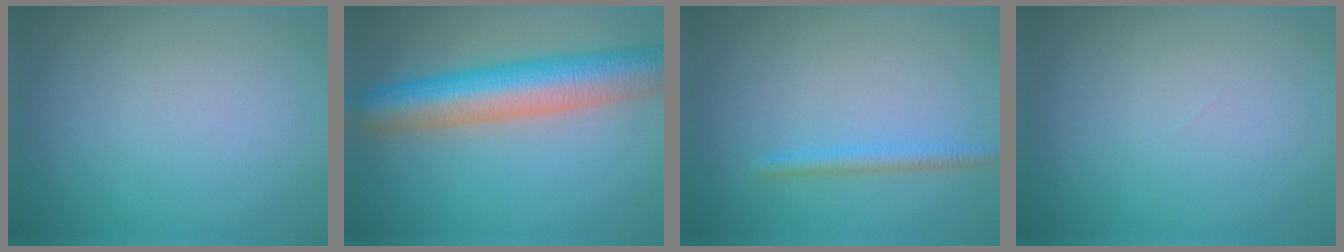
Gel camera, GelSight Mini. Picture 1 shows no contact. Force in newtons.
{"total": 9.0, "press": 8.9, "slide": 0.3}
{"total": 1.7, "press": 1.7, "slide": 0.0}
{"total": 0.0}